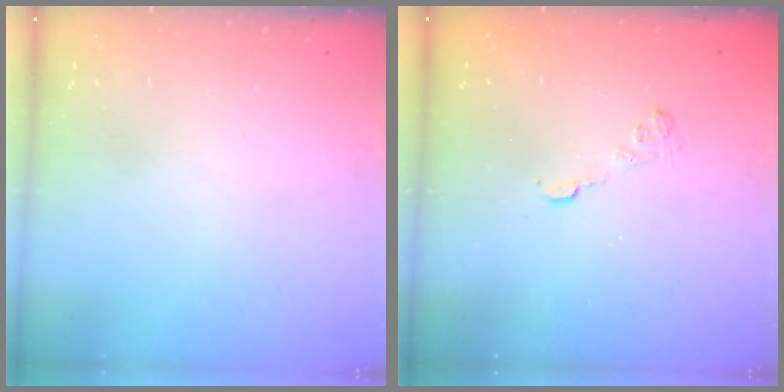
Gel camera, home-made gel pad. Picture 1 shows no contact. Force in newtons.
{"total": 3.6, "press": 3.4, "slide": 1.2}